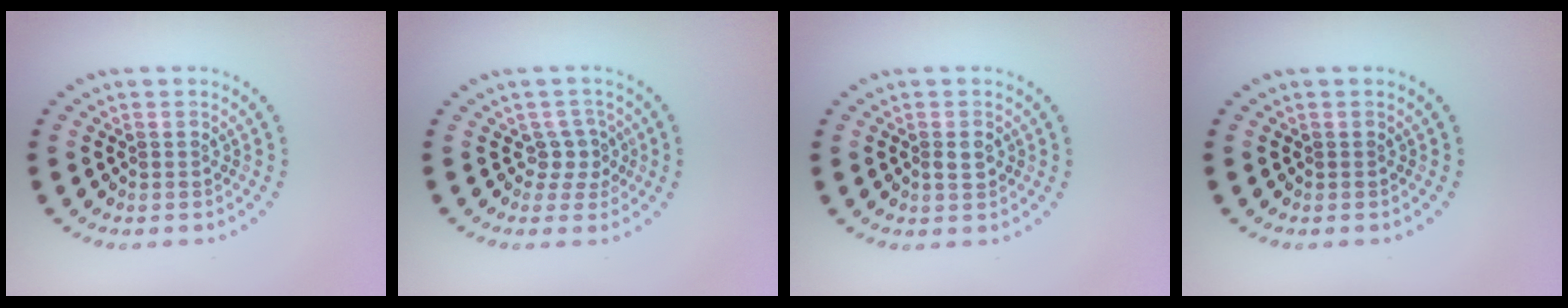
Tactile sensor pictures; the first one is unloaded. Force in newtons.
{"total": 2.0, "press": 1.5, "slide": 1.3}
{"total": 1.3, "press": 1.2, "slide": 0.3}
{"total": 0.0}